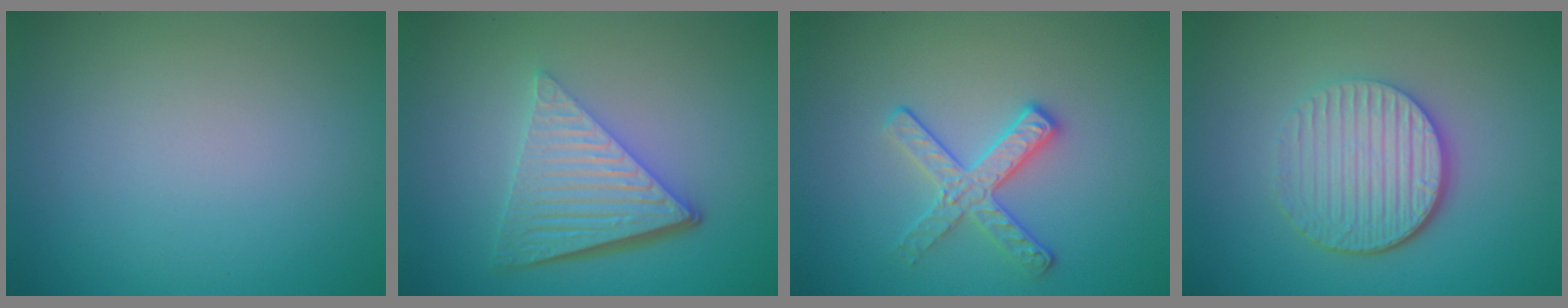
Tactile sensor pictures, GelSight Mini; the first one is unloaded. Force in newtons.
{"total": 6.6, "press": 4.3, "slide": 4.9}
{"total": 2.8, "press": 2.7, "slide": 0.7}
{"total": 5.3, "press": 3.8, "slide": 3.6}